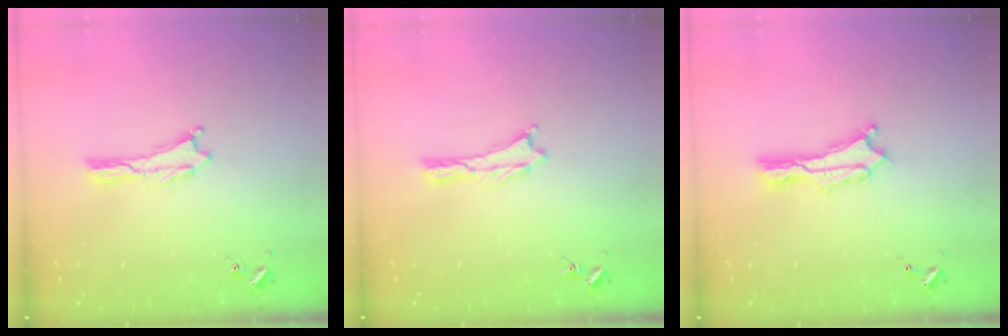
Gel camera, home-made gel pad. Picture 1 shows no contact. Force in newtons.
{"total": 0.0}
{"total": 2.2, "press": 2.2, "slide": 0.3}